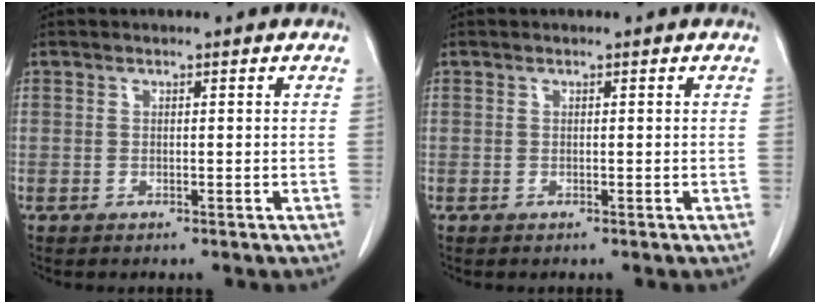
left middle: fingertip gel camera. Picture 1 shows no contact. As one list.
[{"total": 0.0}]